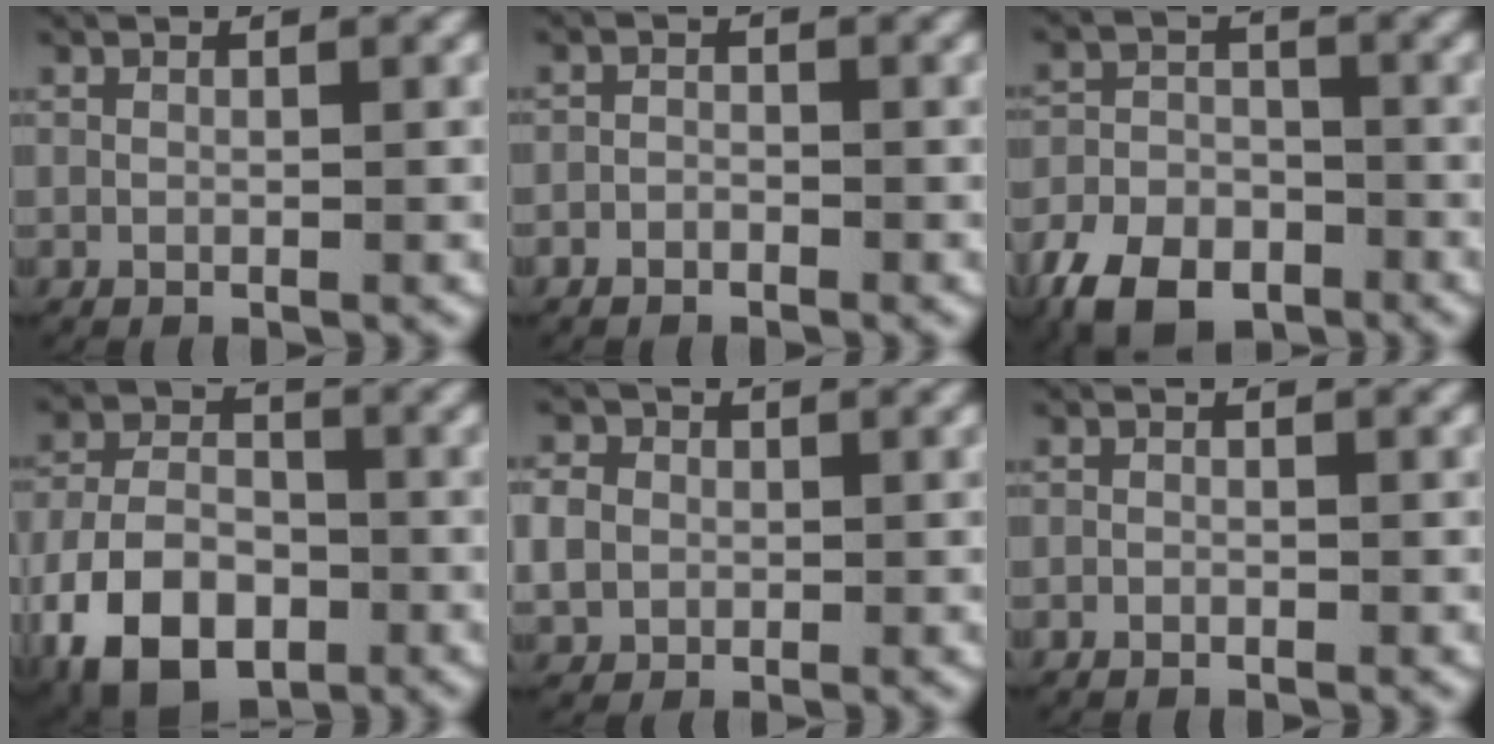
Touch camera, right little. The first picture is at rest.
{"total": 1.5, "force": [-1.0, 1.1, 0.0], "torque": [-0.006, -0.004, -0.020]}
{"total": 7.5, "force": [-4.8, 4.9, 3.1], "torque": [-0.054, -0.012, -0.084]}
{"total": 10.0, "force": [-4.0, 7.2, 5.7], "torque": [-0.125, -0.025, -0.061]}
{"total": 4.1, "force": [0.1, 3.8, 1.6], "torque": [-0.050, -0.003, -0.001]}
{"total": 0.7, "force": [-0.6, 0.4, 0.0], "torque": [-0.004, -0.002, -0.011]}